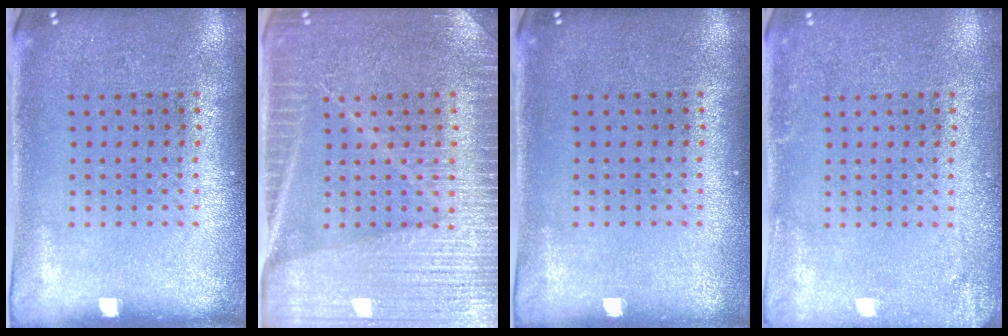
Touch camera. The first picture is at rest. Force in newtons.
{"total": 4.1, "press": 3.9, "slide": 1.2}
{"total": 0.0}
{"total": 1.8, "press": 1.8, "slide": 0.2}